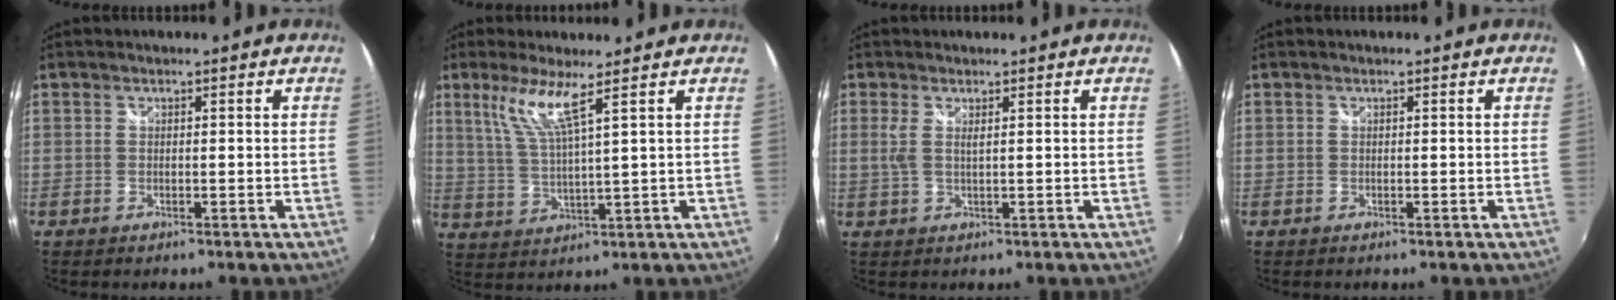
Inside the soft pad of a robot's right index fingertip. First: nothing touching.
{"total": 6.8, "force": [4.1, -0.2, 5.5], "torque": [-0.113, -0.006, 0.089]}
{"total": 2.2, "force": [0.8, 0.1, 2.0], "torque": [-0.040, -0.002, 0.013]}
{"total": 0.0}